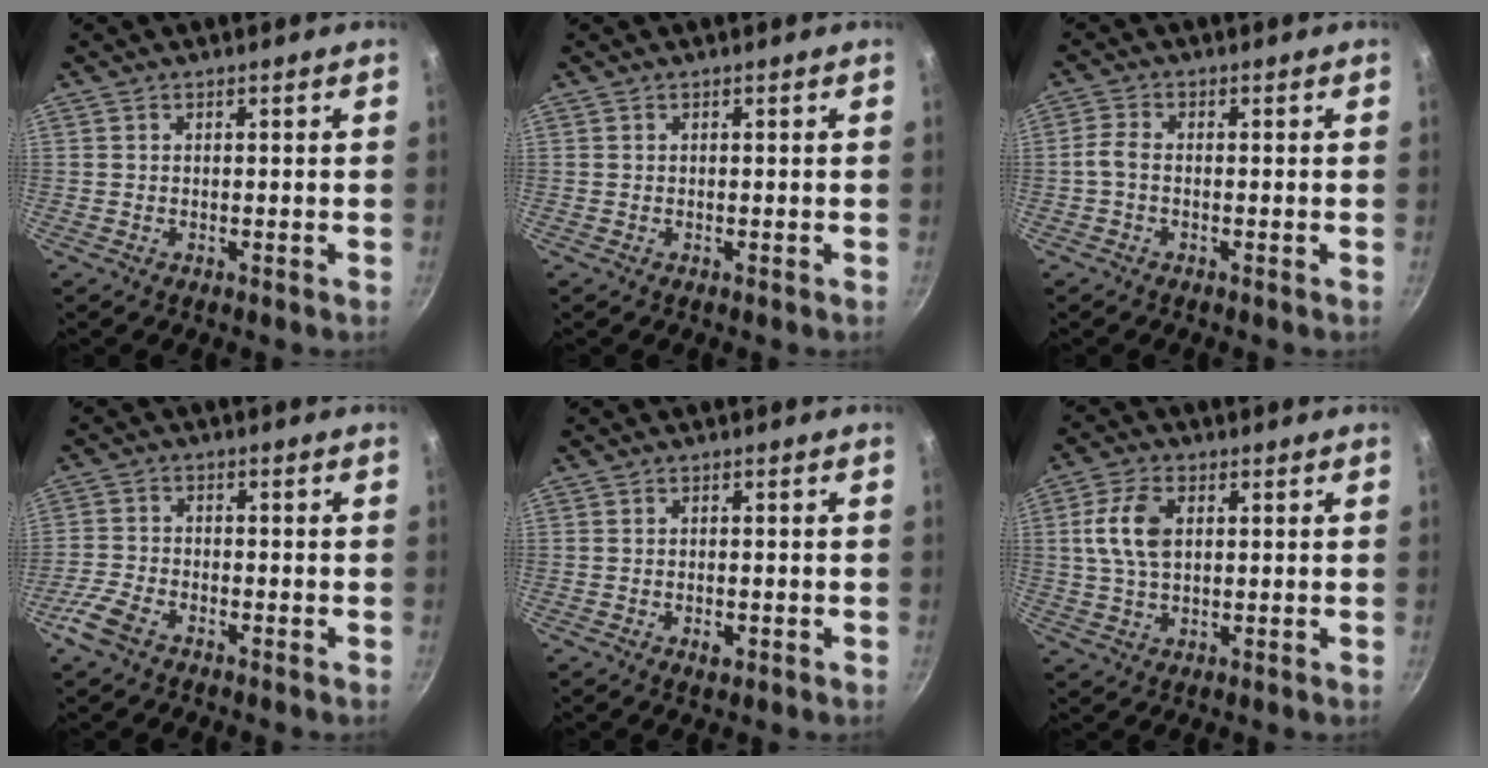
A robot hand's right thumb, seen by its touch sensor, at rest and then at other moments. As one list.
[{"total": 0.0}, {"total": 2.6, "force": [-0.8, 1.4, 2.1], "torque": [-0.053, 0.013, -0.025]}, {"total": 5.7, "force": [-3.7, 2.8, 3.4], "torque": [-0.080, 0.020, -0.081]}, {"total": 2.3, "force": [-0.9, 1.3, 1.7], "torque": [-0.029, 0.002, -0.014]}, {"total": 8.2, "force": [1.5, 4.8, 6.4], "torque": [-0.123, 0.008, 0.025]}]